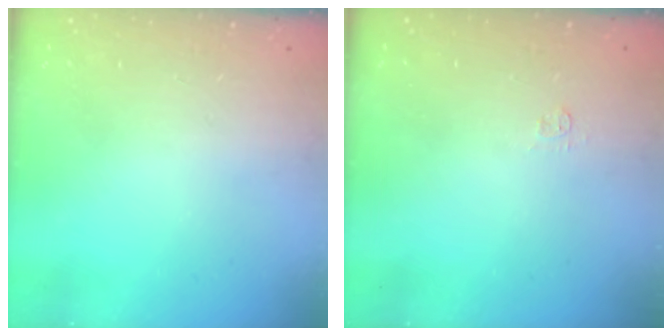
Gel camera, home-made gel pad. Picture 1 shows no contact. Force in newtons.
{"total": 3.1, "press": 3.0, "slide": 0.4}